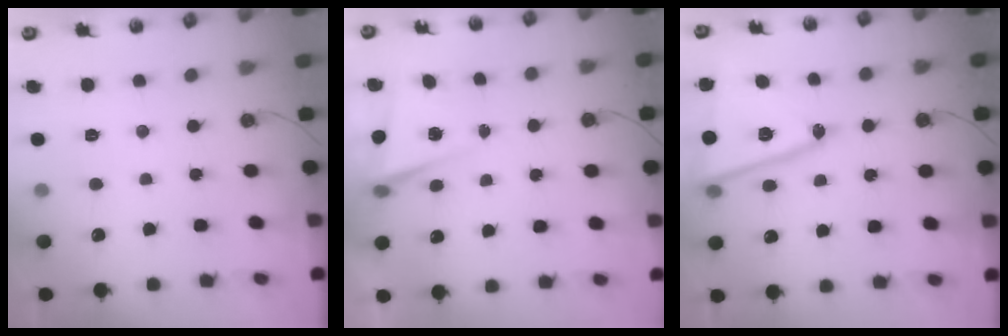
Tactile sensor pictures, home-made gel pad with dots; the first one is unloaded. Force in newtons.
{"total": 5.6, "press": 5.5, "slide": 0.9}
{"total": 16.7, "press": 16.6, "slide": 1.5}